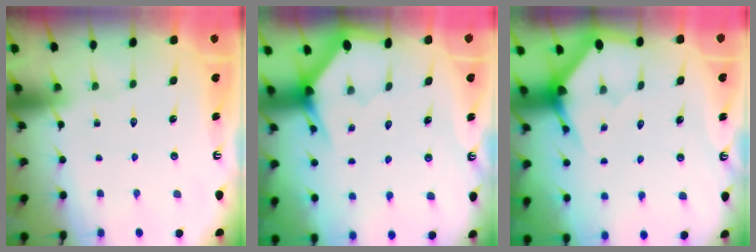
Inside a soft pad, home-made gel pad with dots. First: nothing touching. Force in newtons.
{"total": 3.0, "press": 3.0, "slide": 0.0}
{"total": 3.3, "press": 3.3, "slide": 0.1}